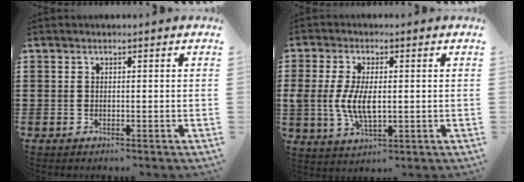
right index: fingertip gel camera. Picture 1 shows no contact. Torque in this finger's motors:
{"motor_torque": [1.35, 0.79, 0.60, 0.21]}